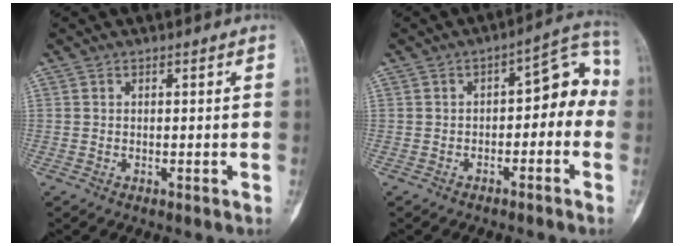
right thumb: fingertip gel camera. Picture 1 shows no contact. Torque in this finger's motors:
{"motor_torque": [0.96, 0.81, 0.53, -0.26, -0.01]}